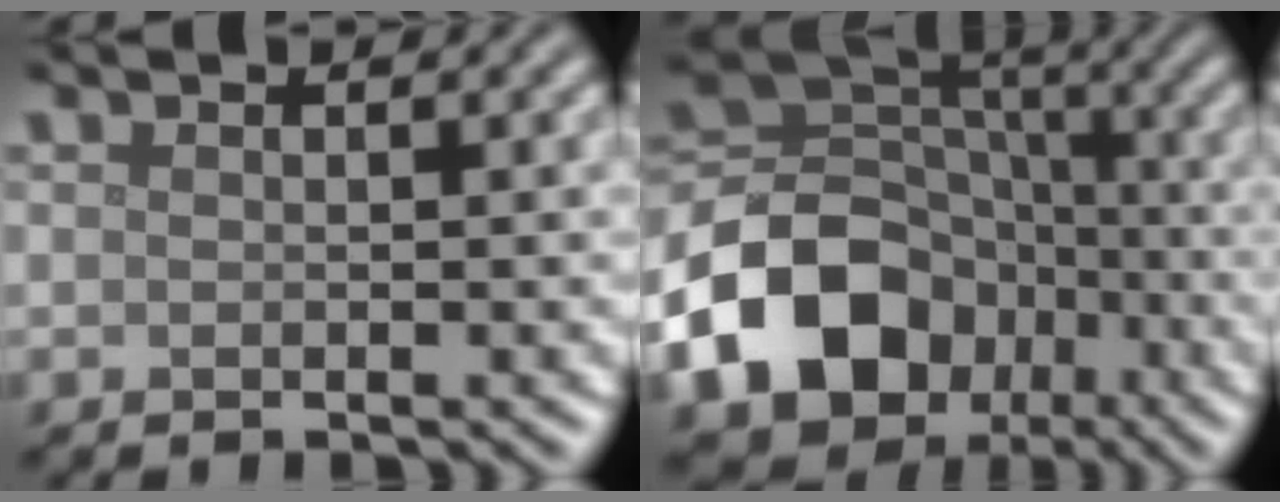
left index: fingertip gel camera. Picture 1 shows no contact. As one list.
[{"total": 15.3, "force": [-7.3, 11.7, 6.7], "torque": [-0.160, -0.014, -0.129]}]